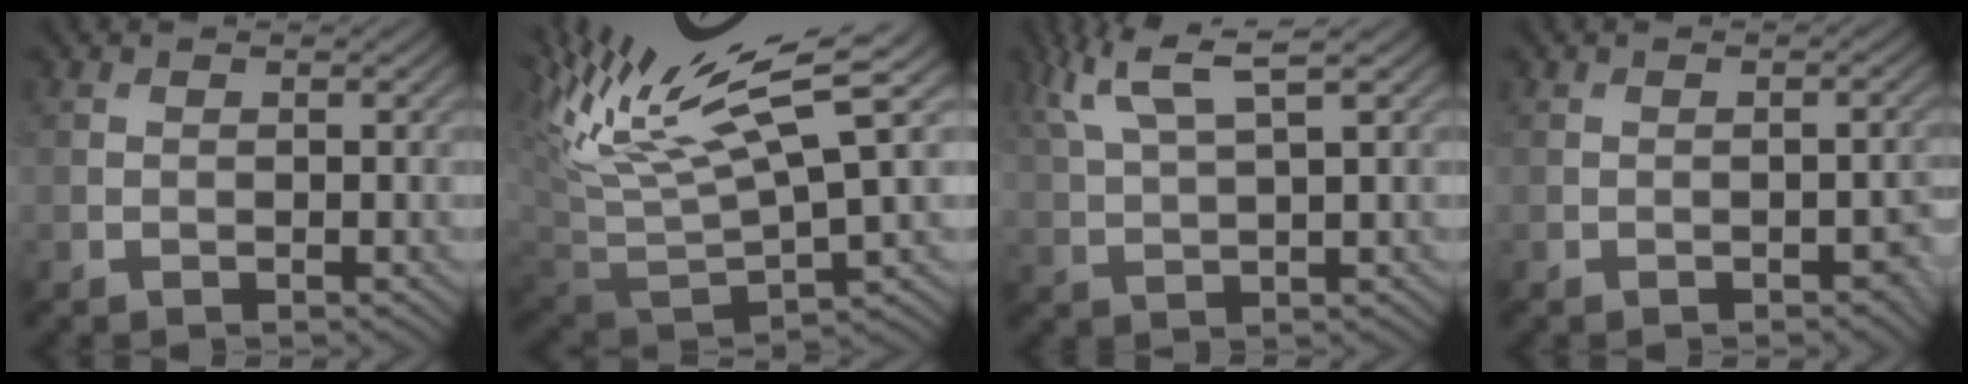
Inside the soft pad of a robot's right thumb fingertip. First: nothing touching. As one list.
[{"total": 14.7, "force": [8.0, 4.5, 11.4], "torque": [-0.264, 0.016, 0.148]}, {"total": 6.7, "force": [3.8, 1.4, 5.3], "torque": [-0.116, 0.019, 0.082]}, {"total": 1.5, "force": [-0.8, 0.7, 1.1], "torque": [-0.014, 0.000, -0.010]}]